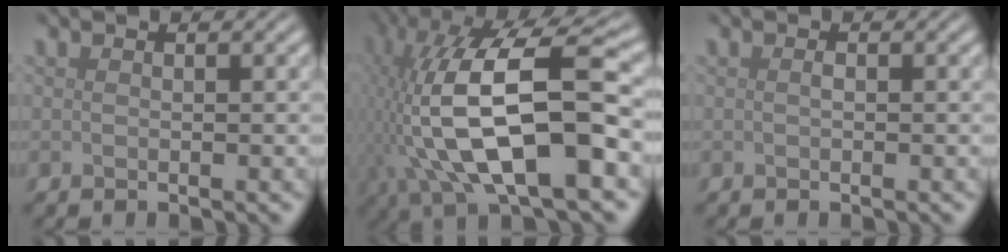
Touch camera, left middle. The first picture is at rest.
{"total": 16.0, "force": [-2.0, 6.3, 14.6], "torque": [-0.285, 0.001, -0.033]}
{"total": 0.5, "force": [-0.1, 0.2, 0.5], "torque": [-0.010, 0.000, 0.000]}